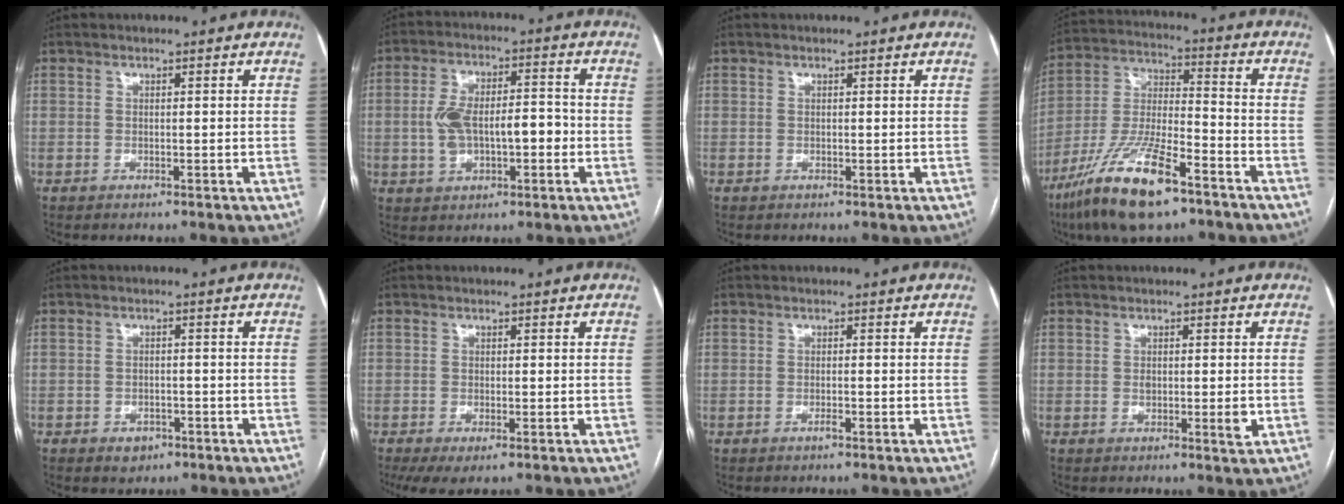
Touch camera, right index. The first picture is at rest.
{"total": 9.6, "force": [-1.2, 4.4, 8.5], "torque": [-0.160, 0.029, -0.015]}
{"total": 0.0}
{"total": 16.8, "force": [-10.6, 3.8, 12.5], "torque": [-0.264, -0.023, -0.194]}
{"total": 2.6, "force": [-1.5, 1.9, 1.0], "torque": [-0.006, 0.005, -0.011]}
{"total": 4.2, "force": [-2.3, 1.3, 3.2], "torque": [-0.056, -0.013, -0.036]}
{"total": 1.1, "force": [-0.6, 0.1, 0.9], "torque": [-0.019, -0.001, -0.010]}
{"total": 3.1, "force": [-0.3, 1.0, 2.9], "torque": [-0.045, -0.006, -0.004]}